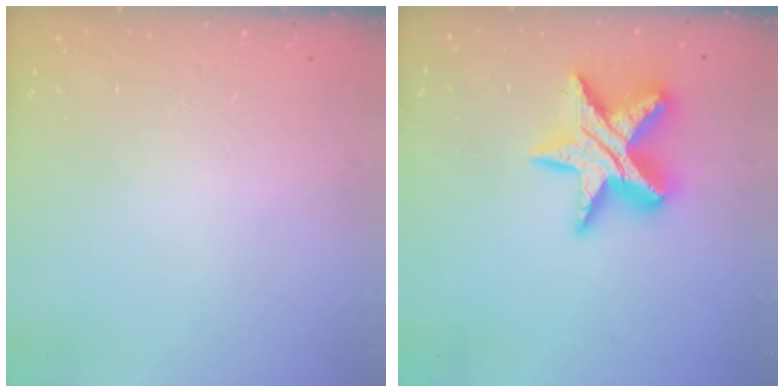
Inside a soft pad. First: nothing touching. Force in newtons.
{"total": 17.0, "press": 16.9, "slide": 1.2}